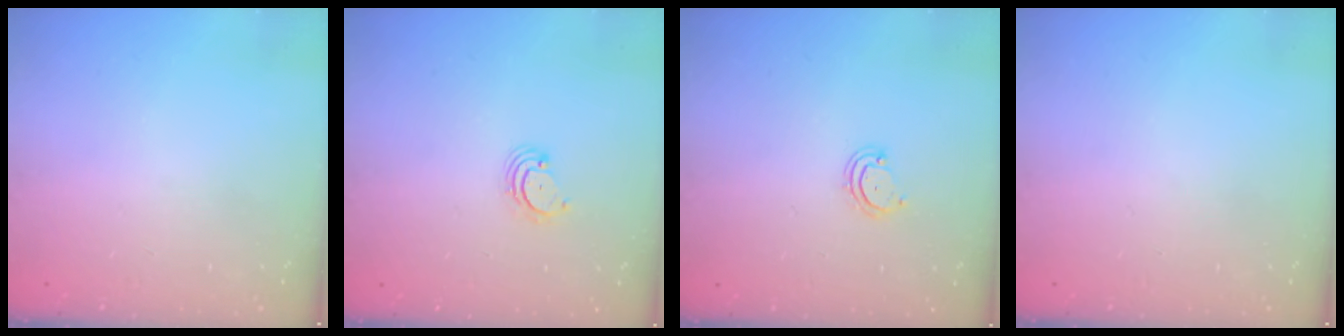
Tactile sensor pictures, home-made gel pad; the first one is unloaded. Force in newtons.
{"total": 2.7, "press": 2.7, "slide": 0.3}
{"total": 3.8, "press": 3.8, "slide": 0.4}
{"total": 0.0}